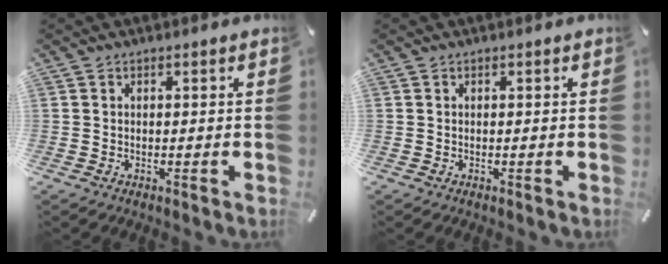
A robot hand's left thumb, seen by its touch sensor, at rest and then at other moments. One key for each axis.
{"total": 0.0}